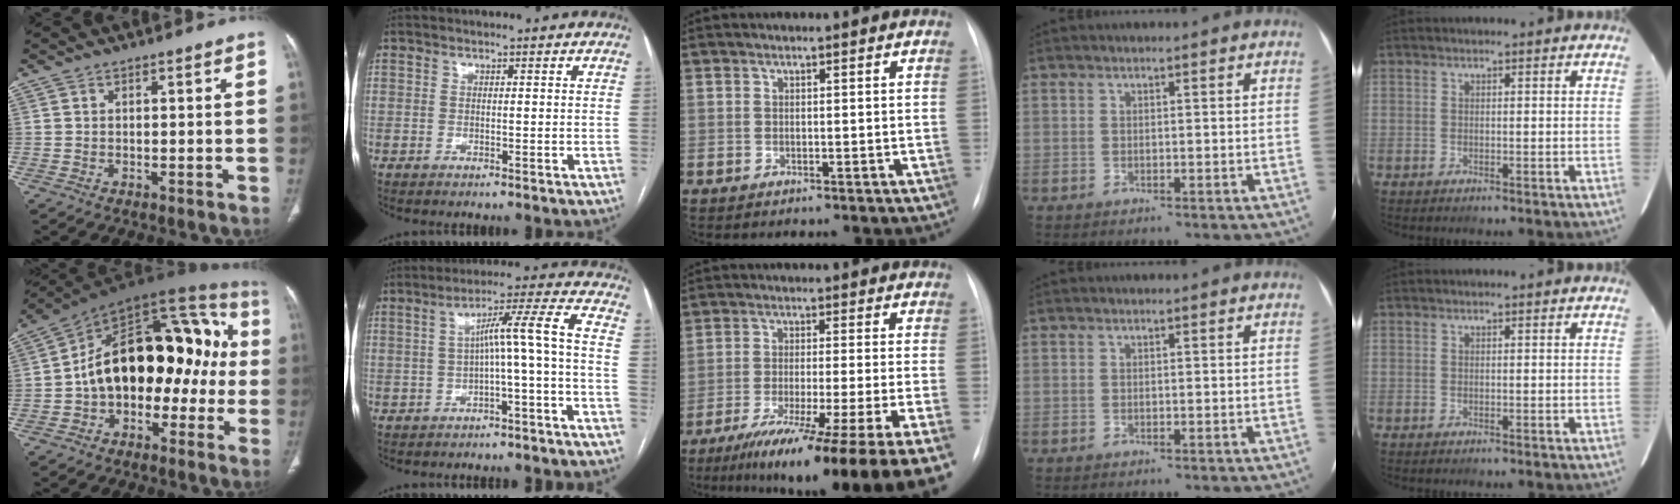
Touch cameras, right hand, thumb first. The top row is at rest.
{"thumb": {"total": 24.3, "force": [-1.9, 14.7, 19.3], "torque": [-0.252, 0.071, -0.034]}, "index": {"total": 7.8, "force": [-1.5, -0.9, 7.6], "torque": [-0.120, 0.033, -0.018]}, "middle": {"total": 19.9, "force": [-13.1, -0.7, 15.0], "torque": [-0.173, -0.049, -0.205]}}